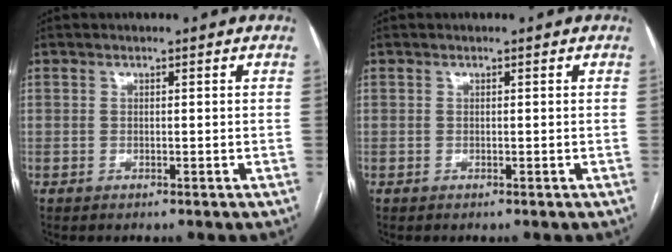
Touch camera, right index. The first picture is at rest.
{"total": 0.0}